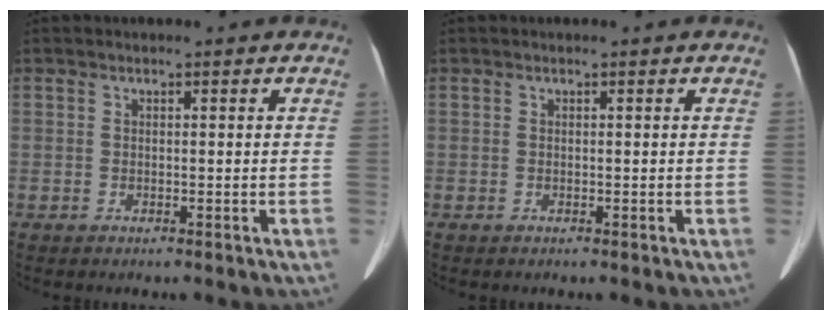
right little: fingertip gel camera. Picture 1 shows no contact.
{"total": 0.0}